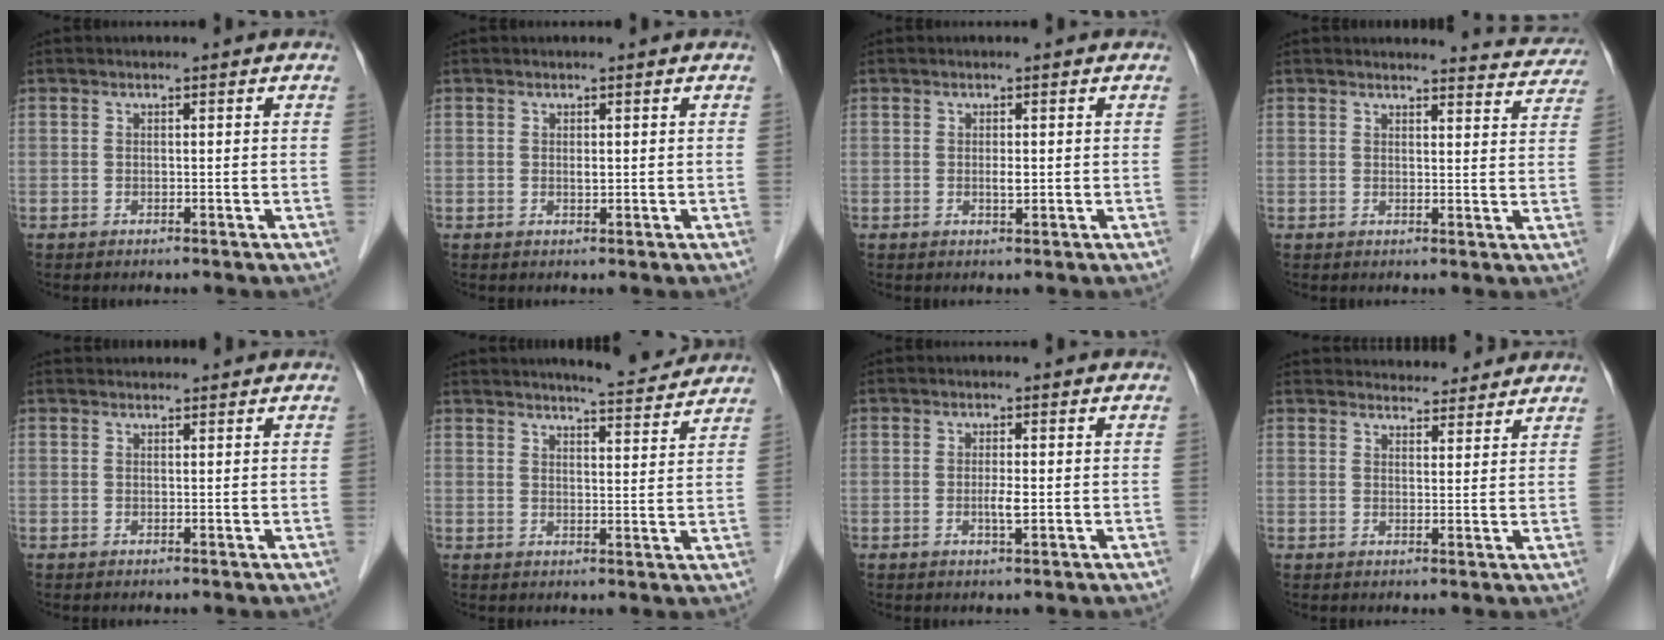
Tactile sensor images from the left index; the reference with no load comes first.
{"total": 0.6, "force": [0.2, 0.2, 0.6], "torque": [-0.011, -0.002, 0.003]}
{"total": 1.1, "force": [0.1, 0.3, 1.0], "torque": [-0.019, -0.002, 0.001]}
{"total": 7.0, "force": [6.9, 0.9, 0.0], "torque": [0.012, -0.023, 0.057]}
{"total": 2.9, "force": [2.9, 0.5, 0.3], "torque": [-0.006, 0.028, 0.038]}
{"total": 8.1, "force": [7.7, 0.5, 2.4], "torque": [-0.042, -0.003, 0.097]}
{"total": 1.9, "force": [-0.2, 0.2, 1.9], "torque": [-0.037, -0.003, -0.004]}
{"total": 8.1, "force": [7.8, 1.9, 1.2], "torque": [-0.006, 0.015, 0.093]}